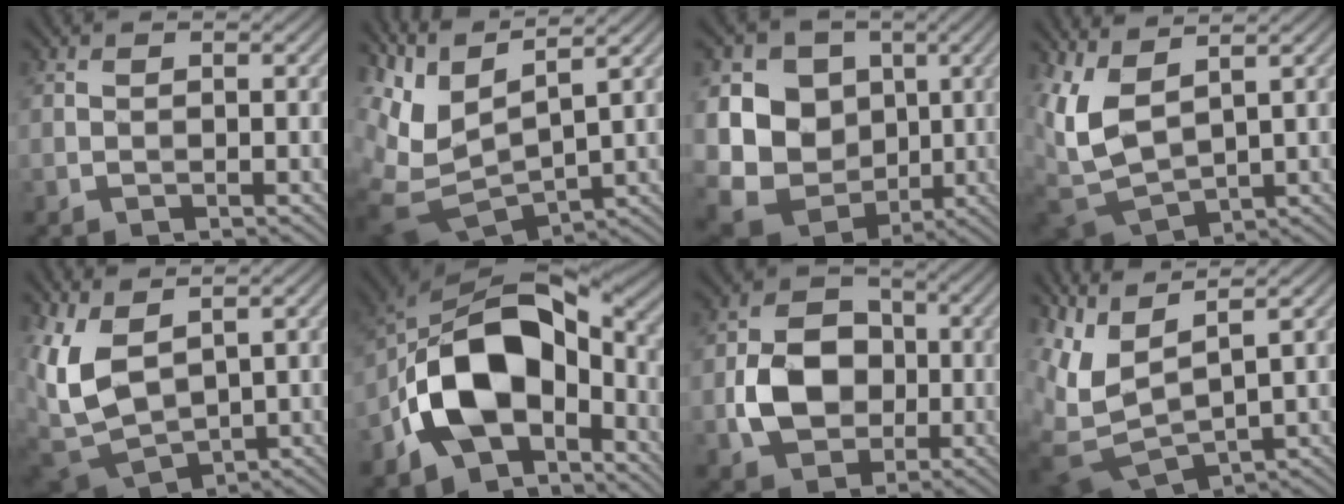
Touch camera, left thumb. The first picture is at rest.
{"total": 9.7, "force": [4.2, 4.0, 7.8], "torque": [-0.211, -0.007, 0.098]}
{"total": 13.6, "force": [1.0, 12.0, 6.2], "torque": [-0.180, -0.002, 0.014]}
{"total": 8.5, "force": [3.2, 4.3, 6.7], "torque": [-0.185, -0.009, 0.067]}
{"total": 8.8, "force": [2.4, 4.8, 7.0], "torque": [-0.198, -0.012, 0.048]}
{"total": 14.4, "force": [-5.0, 8.9, 10.2], "torque": [-0.180, -0.007, -0.100]}
{"total": 8.2, "force": [-1.4, 6.6, 4.7], "torque": [-0.094, -0.002, -0.034]}
{"total": 8.3, "force": [4.1, 2.8, 6.7], "torque": [-0.179, 0.000, 0.087]}